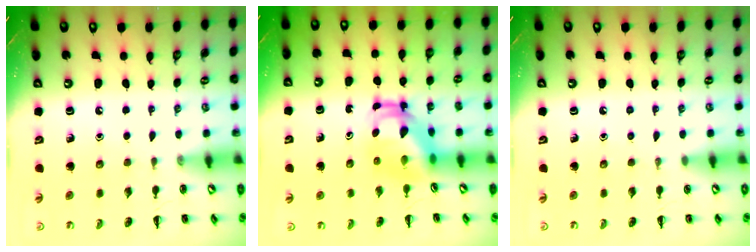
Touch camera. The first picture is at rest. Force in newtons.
{"total": 4.9, "press": 4.8, "slide": 0.7}
{"total": 0.0}